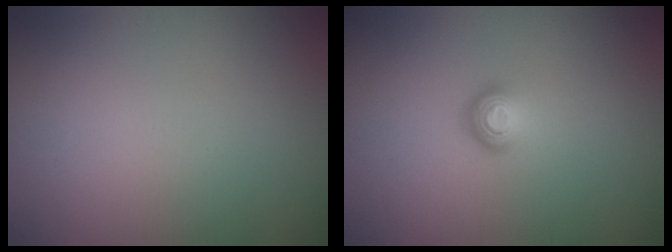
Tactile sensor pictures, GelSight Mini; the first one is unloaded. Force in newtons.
{"total": 1.8, "press": 1.1, "slide": 1.5}